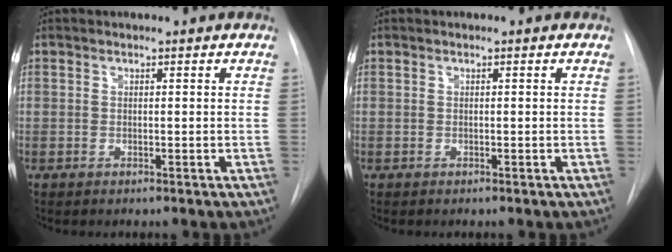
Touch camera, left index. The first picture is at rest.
{"total": 0.0}